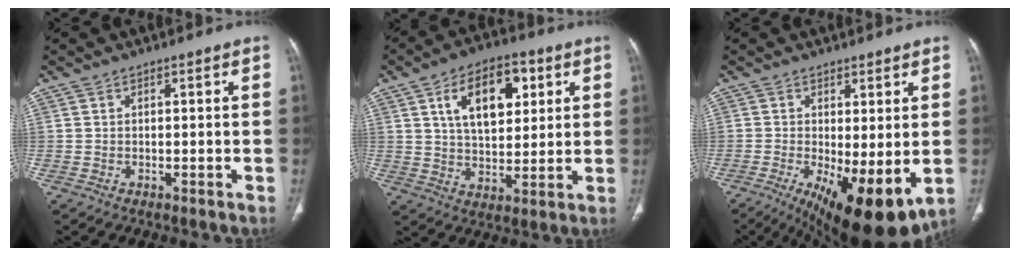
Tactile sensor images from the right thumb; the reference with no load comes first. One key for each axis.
{"total": 14.0, "fx": 5.0, "fy": 7.8, "fz": 10.4, "tx": -0.136, "ty": -0.008, "tz": 0.085}
{"total": 13.9, "fx": -3.3, "fy": 4.7, "fz": 12.6, "tx": -0.192, "ty": -0.026, "tz": -0.034}